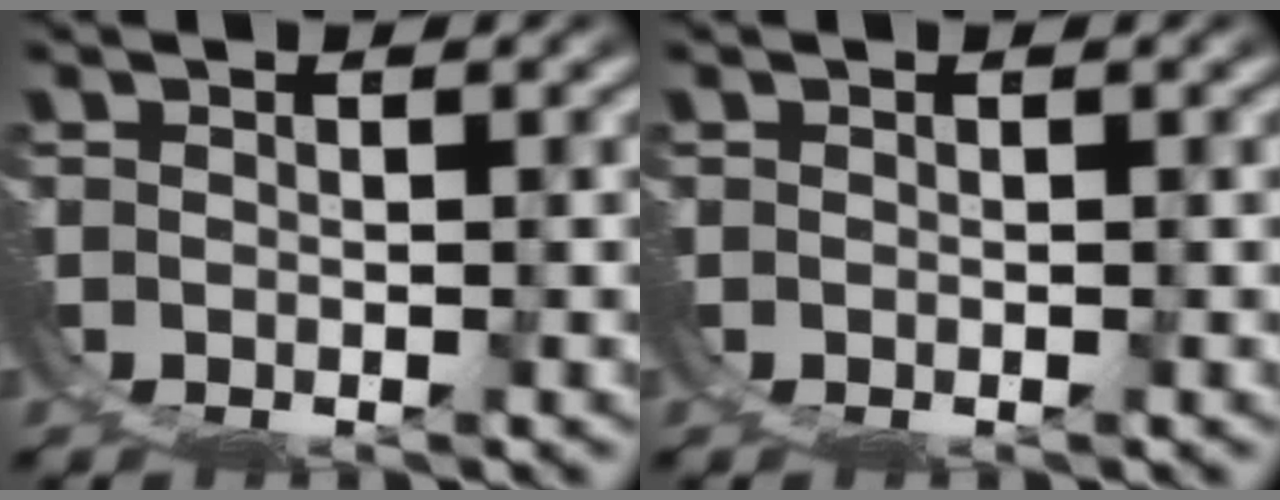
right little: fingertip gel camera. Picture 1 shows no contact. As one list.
[{"total": 0.0}]